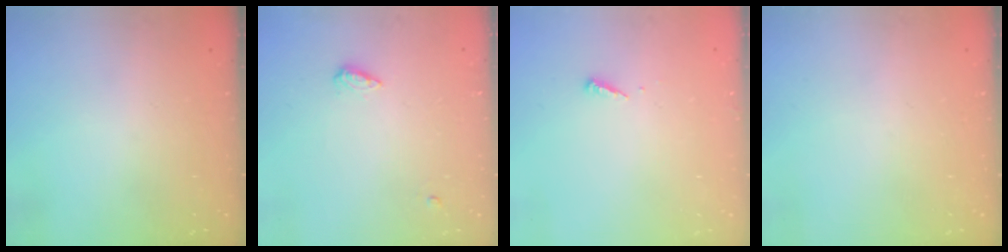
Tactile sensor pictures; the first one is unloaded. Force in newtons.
{"total": 5.2, "press": 5.1, "slide": 1.0}
{"total": 3.5, "press": 3.5, "slide": 0.2}
{"total": 0.0}